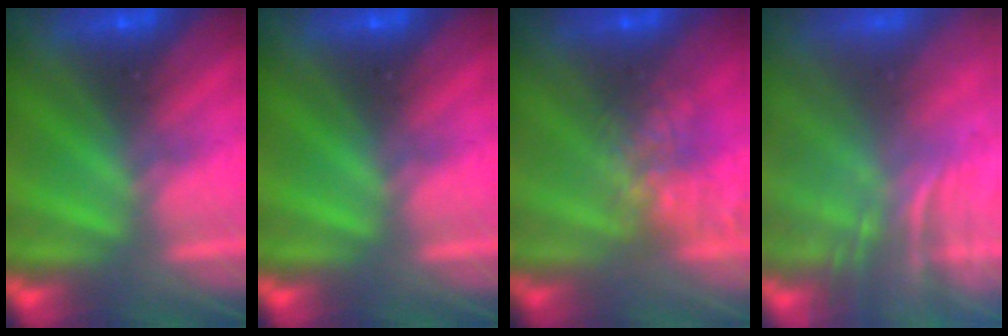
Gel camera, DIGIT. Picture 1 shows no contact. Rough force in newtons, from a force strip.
{"total": 0.0}
{"total": 5.0}
{"total": 7.2}